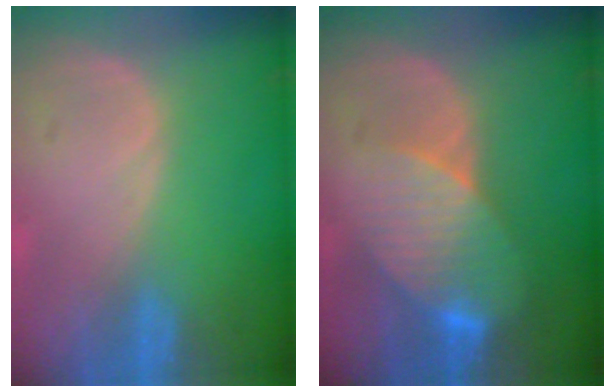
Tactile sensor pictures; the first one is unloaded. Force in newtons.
{"total": 8.5, "press": 7.5, "slide": 3.8}